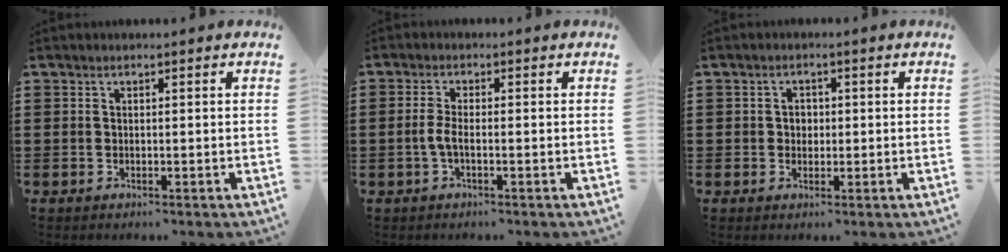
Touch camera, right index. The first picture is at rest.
{"total": 2.7, "force": [-0.8, 0.6, 2.5], "torque": [-0.068, -0.007, -0.023]}
{"total": 1.6, "force": [0.0, 1.4, 0.7], "torque": [-0.018, 0.007, -0.001]}